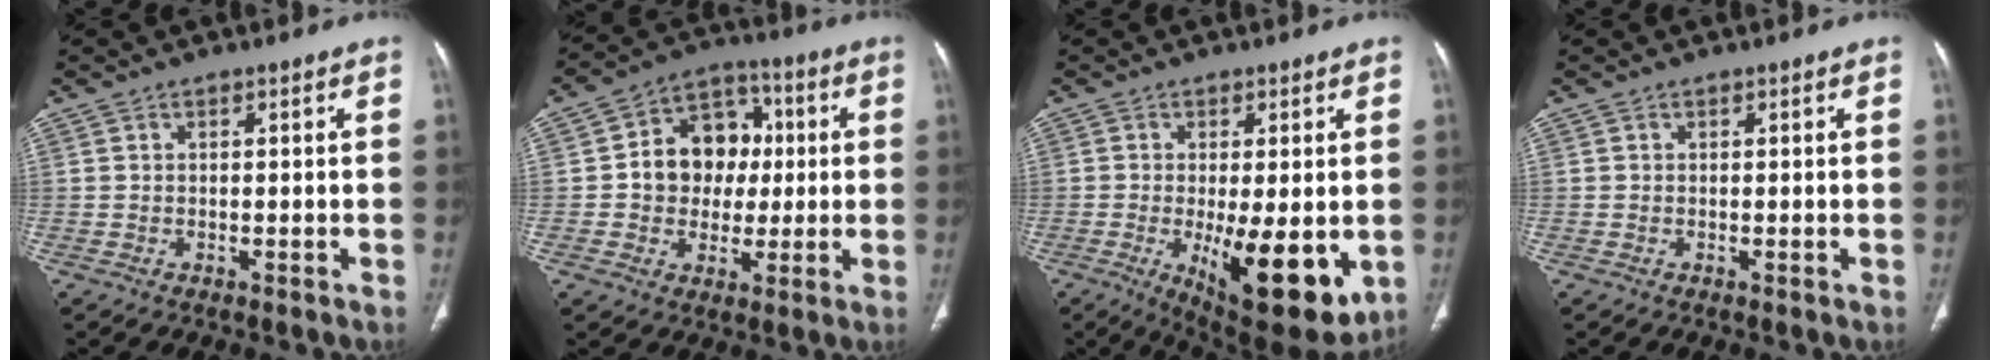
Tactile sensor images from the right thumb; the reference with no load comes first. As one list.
[{"total": 12.9, "force": [0.7, 10.6, 7.4], "torque": [-0.065, 0.025, 0.006]}, {"total": 15.1, "force": [-3.3, 5.5, 13.6], "torque": [-0.190, -0.029, -0.031]}, {"total": 0.0}]